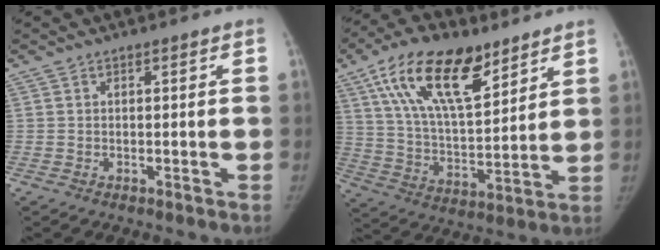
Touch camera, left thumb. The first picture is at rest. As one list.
[{"total": 19.9, "force": [11.2, 8.7, 13.9], "torque": [-0.222, -0.041, 0.206]}]